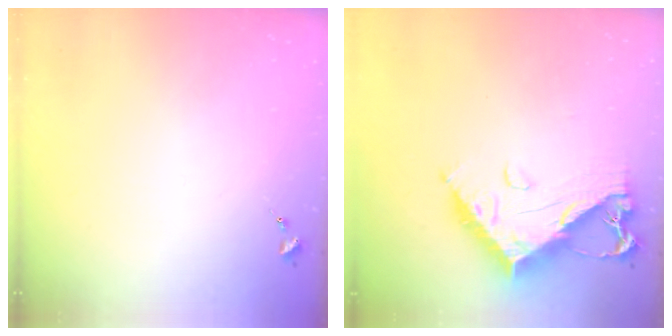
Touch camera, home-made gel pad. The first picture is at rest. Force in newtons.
{"total": 13.6, "press": 13.6, "slide": 1.1}